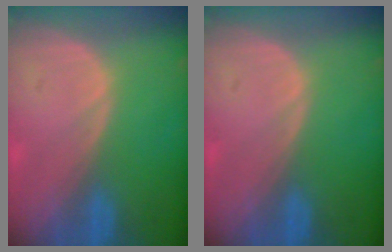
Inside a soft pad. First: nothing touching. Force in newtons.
{"total": 0.0}